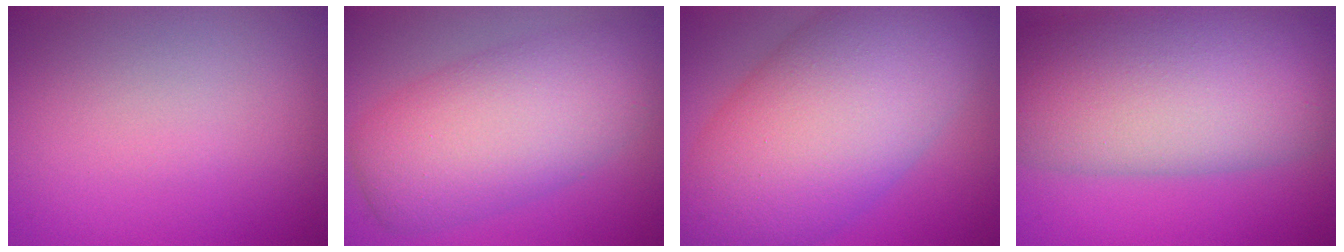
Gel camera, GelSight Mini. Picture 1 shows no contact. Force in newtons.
{"total": 8.4, "press": 8.4, "slide": 0.4}
{"total": 14.3, "press": 14.3, "slide": 0.7}
{"total": 13.1, "press": 13.1, "slide": 0.5}